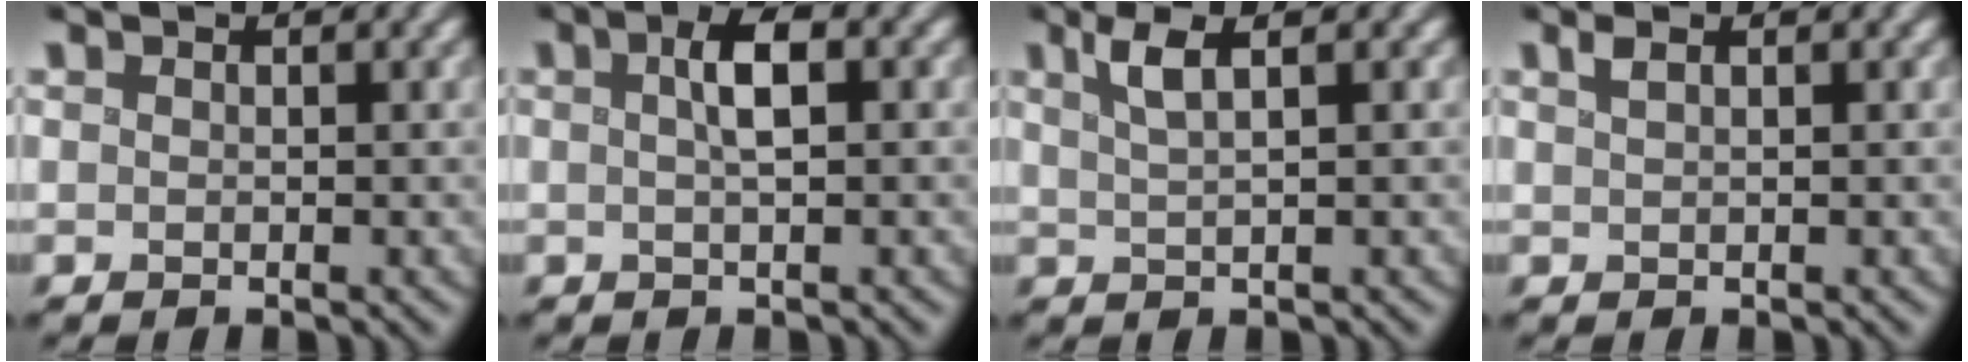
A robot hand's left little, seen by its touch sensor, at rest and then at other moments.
{"total": 2.7, "force": [0.5, 0.9, 2.5], "torque": [-0.056, 0.011, 0.009]}
{"total": 2.5, "force": [1.3, 0.1, 2.2], "torque": [-0.052, 0.007, 0.028]}
{"total": 0.8, "force": [0.5, 0.0, 0.7], "torque": [-0.018, 0.006, 0.013]}